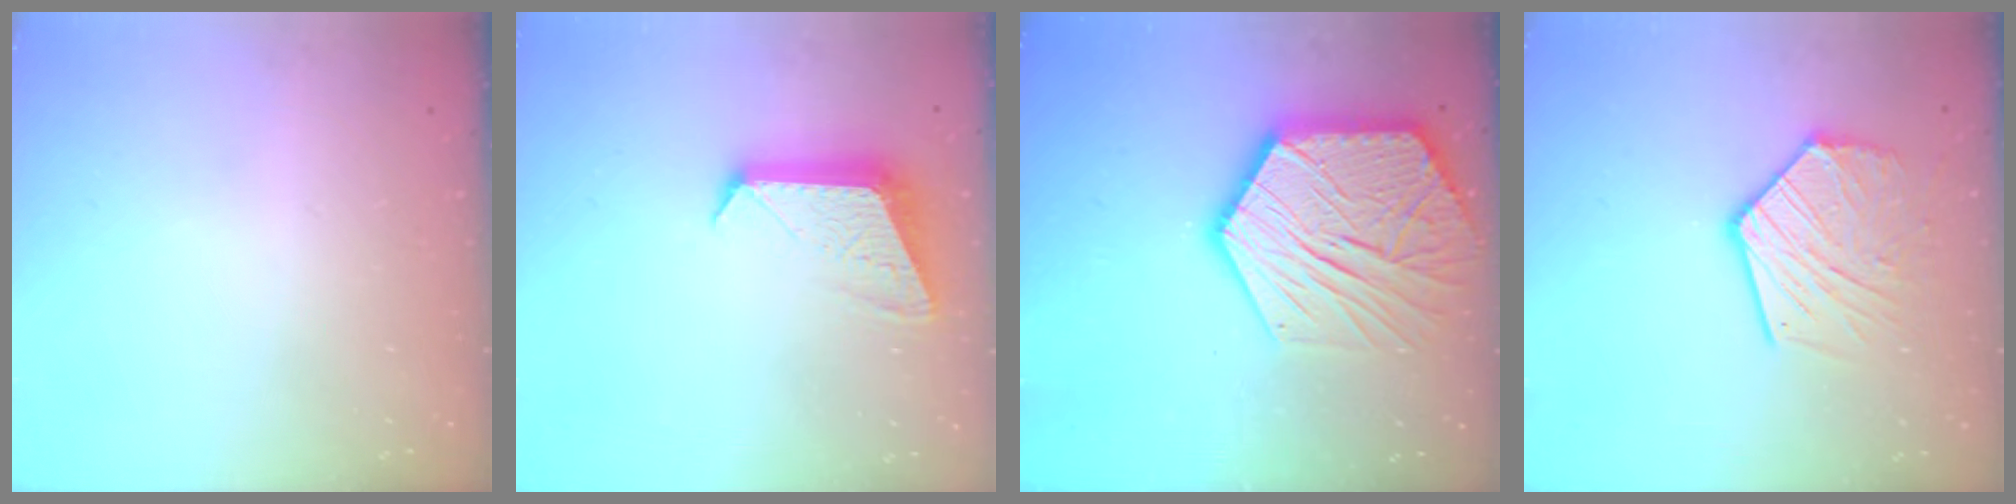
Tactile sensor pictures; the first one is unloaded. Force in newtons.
{"total": 11.8, "press": 11.7, "slide": 0.6}
{"total": 25.2, "press": 25.1, "slide": 2.2}
{"total": 16.4, "press": 16.3, "slide": 1.7}